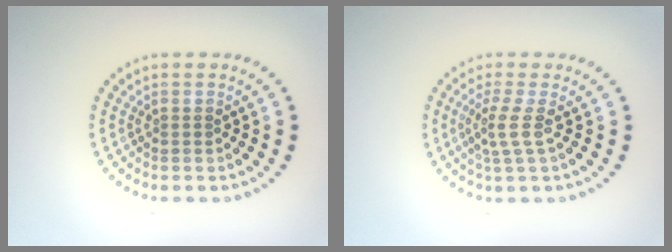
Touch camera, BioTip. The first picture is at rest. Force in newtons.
{"total": 2.2, "press": 1.5, "slide": 1.6}